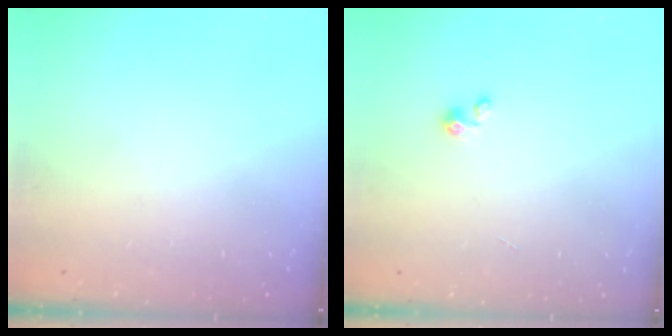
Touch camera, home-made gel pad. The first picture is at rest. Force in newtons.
{"total": 0.8, "press": 0.7, "slide": 0.3}